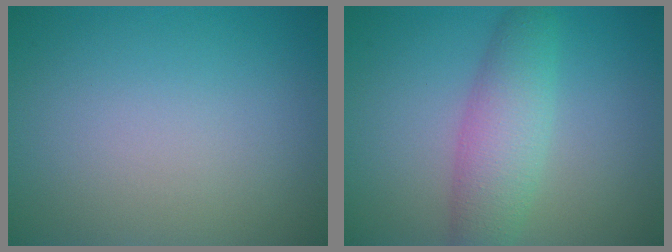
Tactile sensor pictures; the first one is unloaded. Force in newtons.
{"total": 4.4, "press": 4.4, "slide": 0.1}